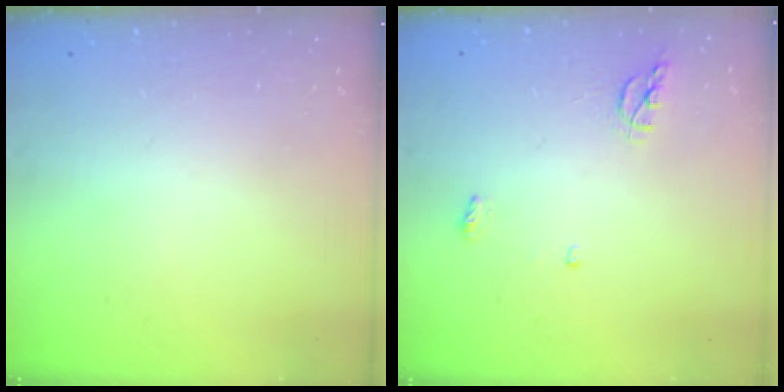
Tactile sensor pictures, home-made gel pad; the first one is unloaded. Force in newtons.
{"total": 5.6, "press": 5.6, "slide": 0.7}